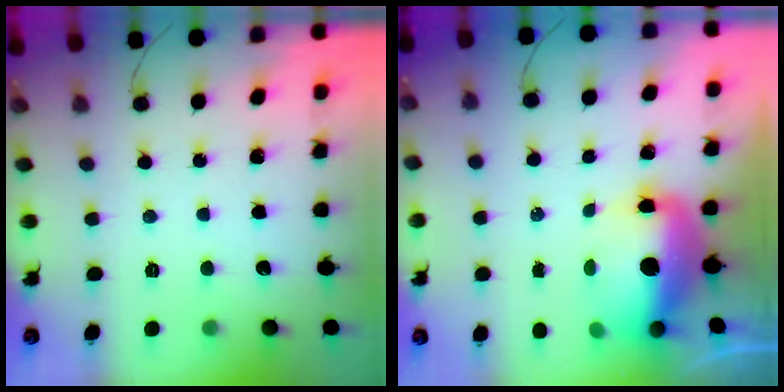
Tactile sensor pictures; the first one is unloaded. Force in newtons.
{"total": 12.2, "press": 11.8, "slide": 2.9}